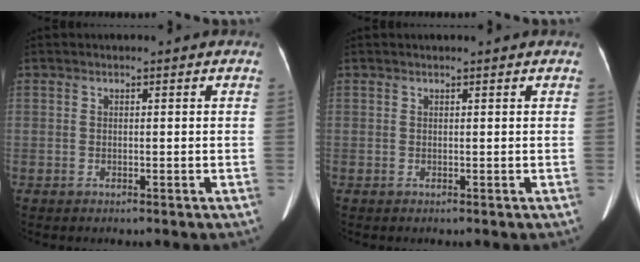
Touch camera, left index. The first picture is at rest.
{"total": 1.1, "force": [1.0, 0.0, 0.3], "torque": [-0.011, 0.013, 0.015]}